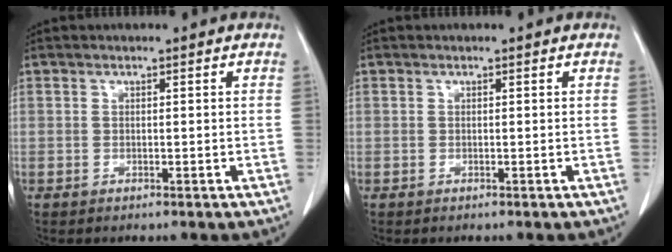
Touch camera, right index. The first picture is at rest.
{"total": 0.0}